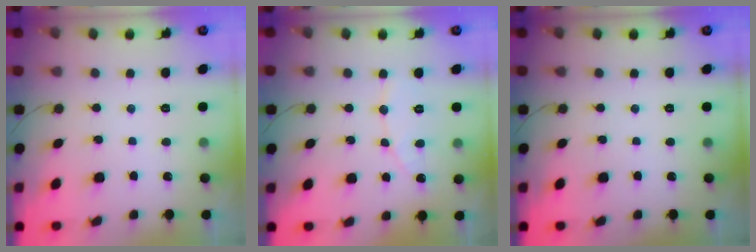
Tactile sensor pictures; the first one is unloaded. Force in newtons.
{"total": 6.0, "press": 6.0, "slide": 0.5}
{"total": 0.0}